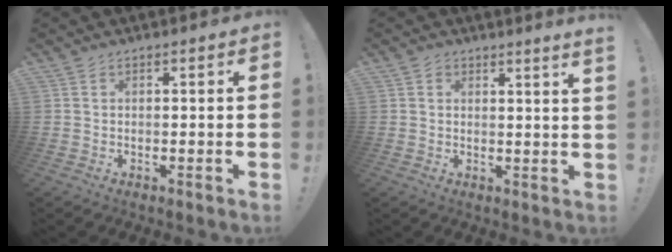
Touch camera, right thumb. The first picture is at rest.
{"total": 2.2, "force": [1.9, -0.5, 1.0], "torque": [-0.002, -0.016, 0.028]}